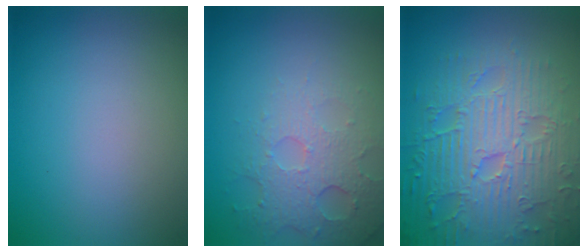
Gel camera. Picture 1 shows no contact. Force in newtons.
{"total": 5.0, "press": 3.3, "slide": 3.8}
{"total": 9.0, "press": 6.5, "slide": 6.2}